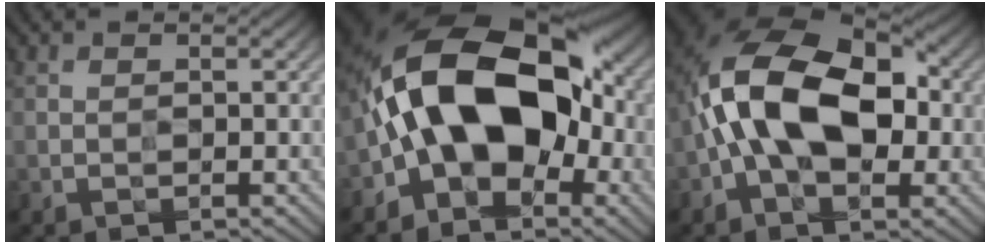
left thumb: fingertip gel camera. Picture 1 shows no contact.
{"total": 14.9, "force": [-1.8, 9.2, 11.6], "torque": [-0.188, 0.026, -0.051]}
{"total": 13.8, "force": [-0.4, 8.0, 11.2], "torque": [-0.210, 0.034, -0.024]}